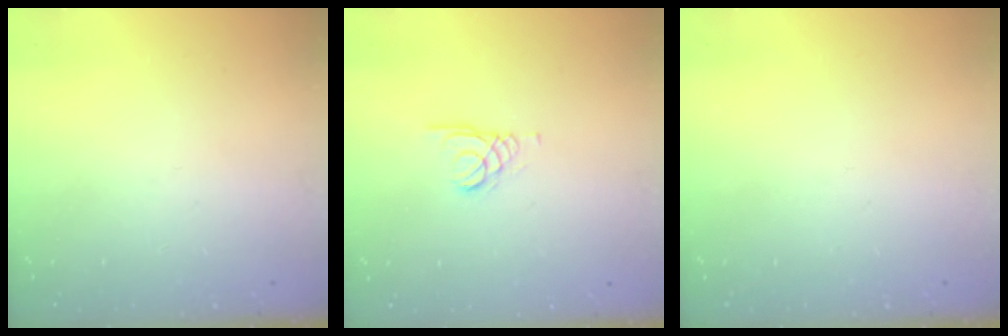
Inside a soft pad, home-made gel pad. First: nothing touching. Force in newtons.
{"total": 1.5, "press": 1.4, "slide": 0.1}
{"total": 0.0}